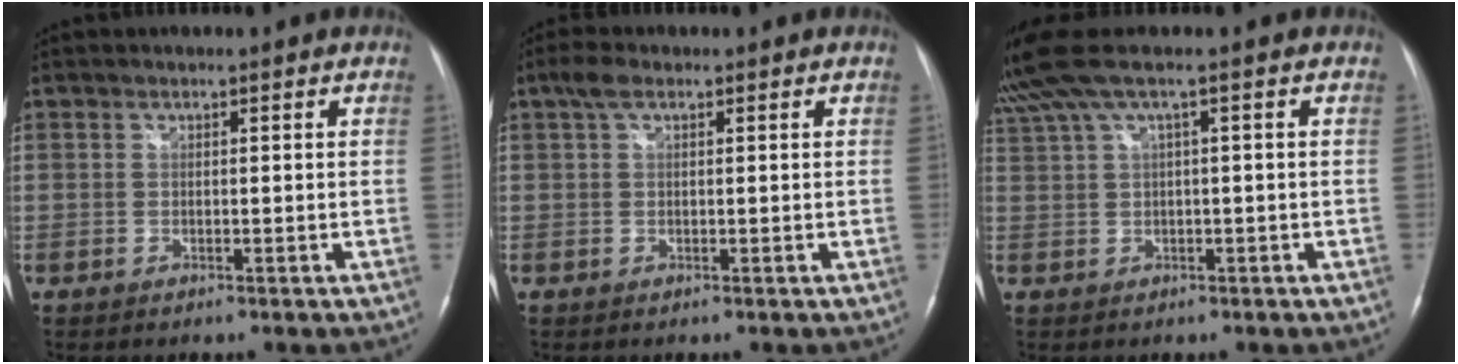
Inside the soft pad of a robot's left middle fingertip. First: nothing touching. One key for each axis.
{"total": 2.5, "fx": 1.3, "fy": 1.0, "fz": 1.9, "tx": -0.044, "ty": 0.022, "tz": 0.027}
{"total": 7.1, "fx": 3.7, "fy": -0.1, "fz": 6.0, "tx": -0.129, "ty": 0.049, "tz": 0.075}